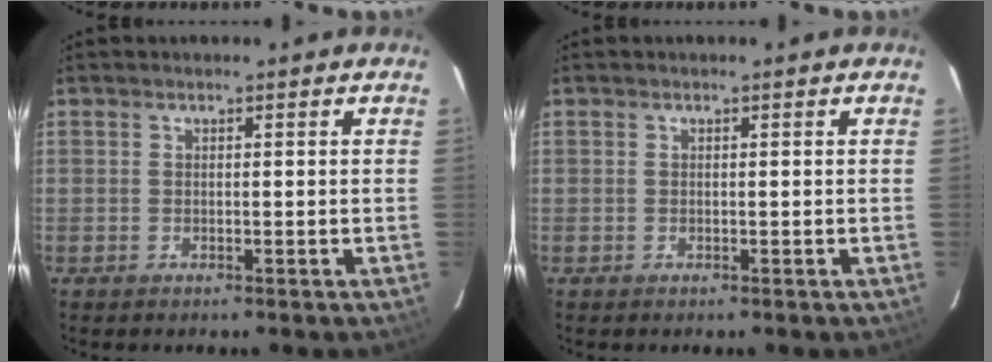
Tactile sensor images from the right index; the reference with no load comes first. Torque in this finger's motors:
{"motor_torque": [0.00, 0.01, 0.10, 0.00]}